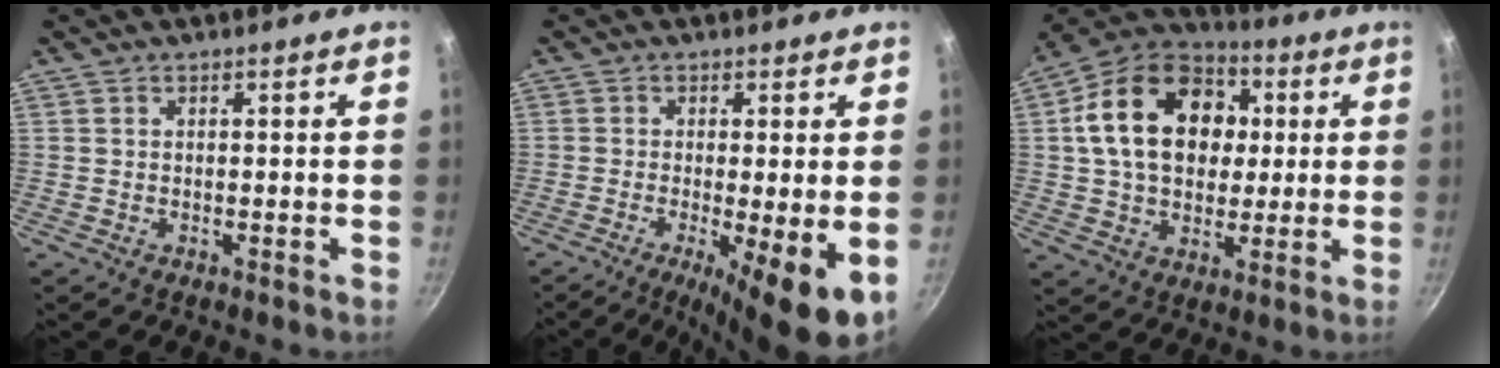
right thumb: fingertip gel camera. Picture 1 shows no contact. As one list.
[{"total": 9.7, "force": [-2.6, 1.7, 9.2], "torque": [-0.148, -0.011, -0.036]}, {"total": 20.6, "force": [3.8, 15.1, 13.5], "torque": [-0.200, 0.021, 0.053]}]